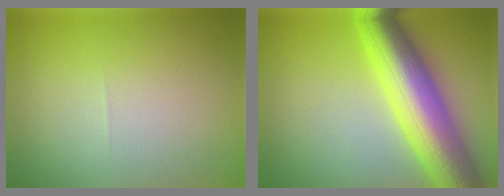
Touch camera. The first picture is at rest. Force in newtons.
{"total": 10.5, "press": 10.5, "slide": 0.1}